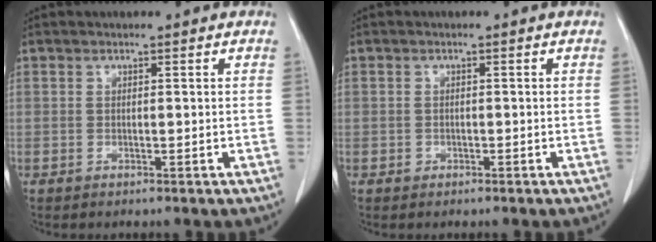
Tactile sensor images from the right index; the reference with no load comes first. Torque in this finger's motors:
{"motor_torque": [-1.06, 0.78, -1.05, -0.17]}